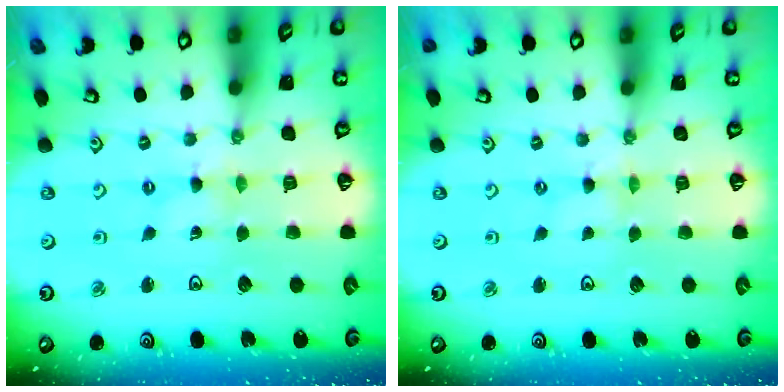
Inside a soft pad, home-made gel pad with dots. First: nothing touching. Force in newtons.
{"total": 0.0}